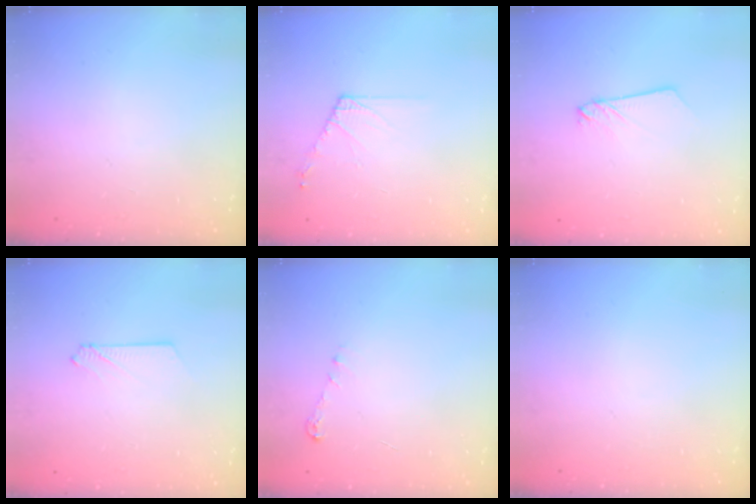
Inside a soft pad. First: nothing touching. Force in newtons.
{"total": 6.5, "press": 6.4, "slide": 1.1}
{"total": 2.2, "press": 2.2, "slide": 0.1}
{"total": 2.6, "press": 2.6, "slide": 0.3}
{"total": 4.0, "press": 3.9, "slide": 0.5}
{"total": 0.0}